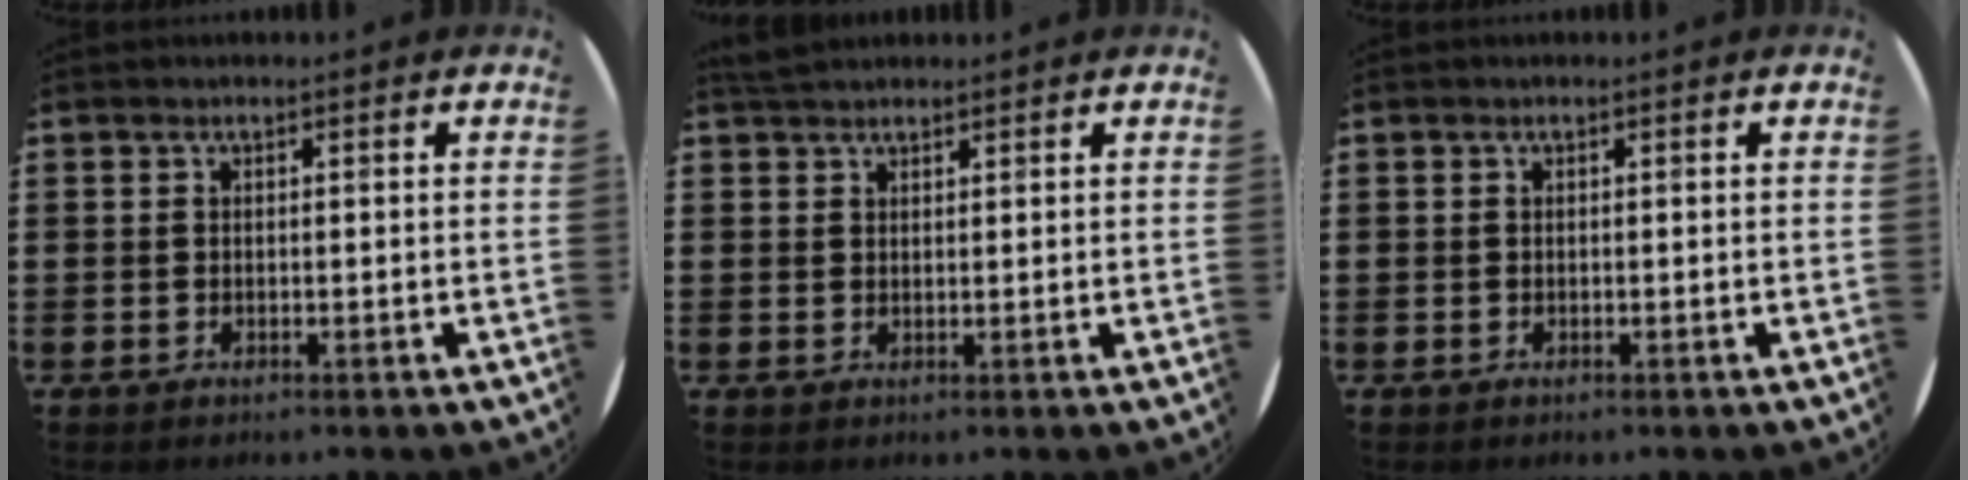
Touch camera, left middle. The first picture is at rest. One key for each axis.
{"total": 2.0, "fx": 1.9, "fy": 0.6, "fz": 0.4, "tx": -0.012, "ty": 0.005, "tz": 0.037}
{"total": 0.0}